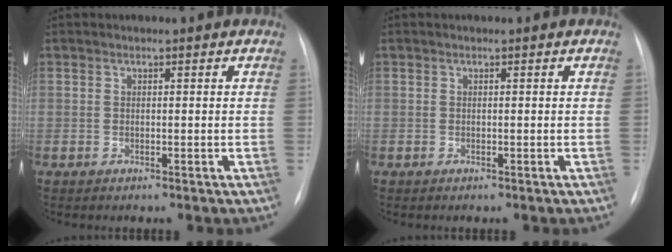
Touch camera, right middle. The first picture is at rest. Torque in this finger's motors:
{"motor_torque": [-0.17, -0.03, -0.17, -0.09]}